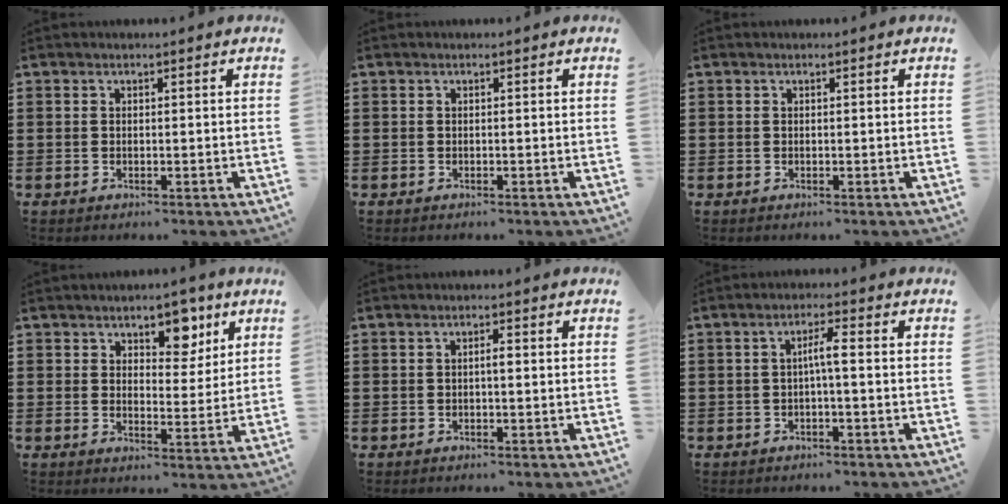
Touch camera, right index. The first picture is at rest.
{"total": 0.0}
{"total": 0.0}
{"total": 6.1, "force": [4.4, 3.3, 2.6], "torque": [-0.038, -0.010, 0.072]}
{"total": 1.1, "force": [-0.1, 0.2, 1.1], "torque": [-0.021, 0.000, -0.003]}
{"total": 3.0, "force": [-0.3, 0.2, 3.0], "torque": [-0.056, 0.004, -0.010]}